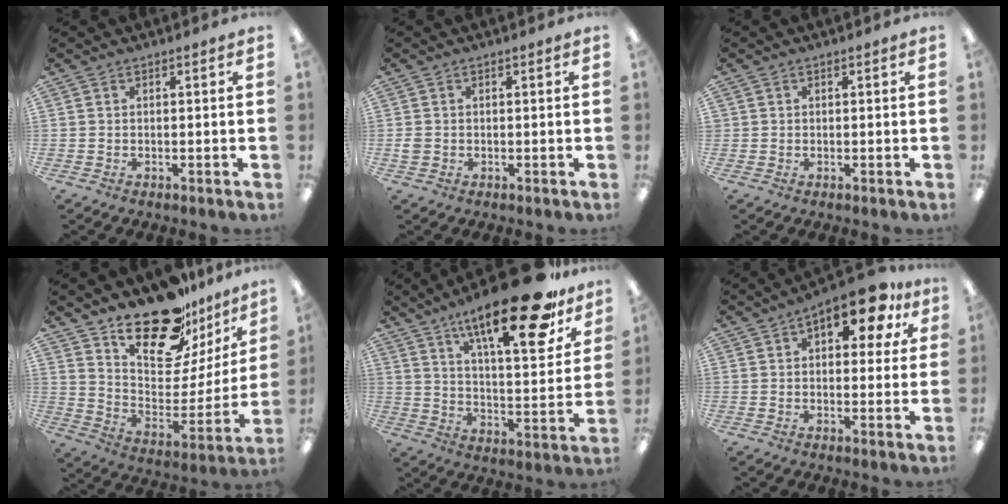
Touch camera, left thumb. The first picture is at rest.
{"total": 1.7, "force": [-0.2, 1.6, 0.6], "torque": [-0.001, 0.000, -0.006]}
{"total": 0.7, "force": [0.1, 0.5, -0.4], "torque": [0.008, 0.000, 0.003]}
{"total": 21.3, "force": [17.0, 8.9, 9.2], "torque": [-0.145, -0.127, 0.300]}
{"total": 24.2, "force": [16.1, 6.9, 16.7], "torque": [-0.249, -0.102, 0.257]}
{"total": 11.3, "force": [5.9, 5.1, 8.1], "torque": [-0.102, -0.023, 0.095]}